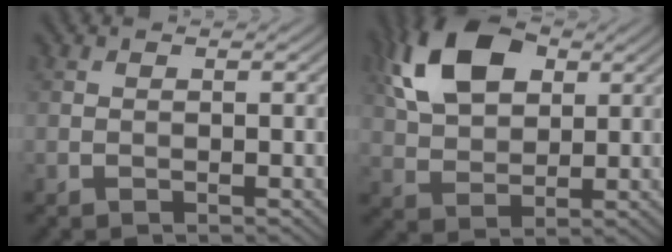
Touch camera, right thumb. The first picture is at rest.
{"total": 12.0, "force": [4.7, 7.2, 8.5], "torque": [-0.193, 0.028, 0.082]}